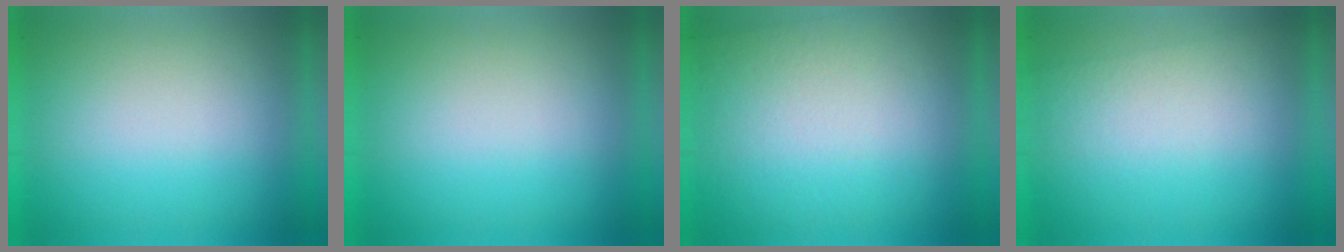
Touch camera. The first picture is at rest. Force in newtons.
{"total": 0.0}
{"total": 2.8}
{"total": 2.0}